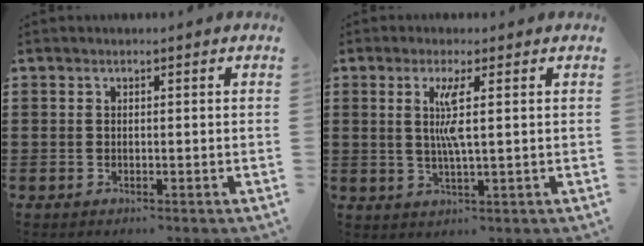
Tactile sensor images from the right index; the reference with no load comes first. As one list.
[{"total": 4.6, "force": [1.0, 0.1, 4.4], "torque": [-0.089, -0.003, 0.013]}]